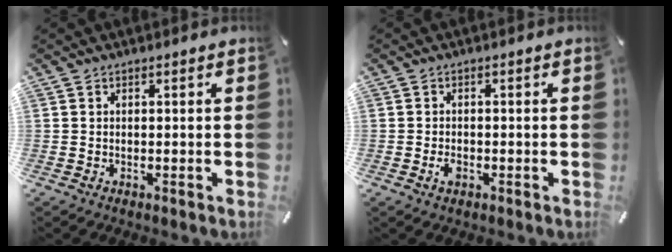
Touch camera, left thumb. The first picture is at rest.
{"total": 2.1, "force": [-0.9, 1.2, 1.4], "torque": [-0.033, 0.001, -0.018]}